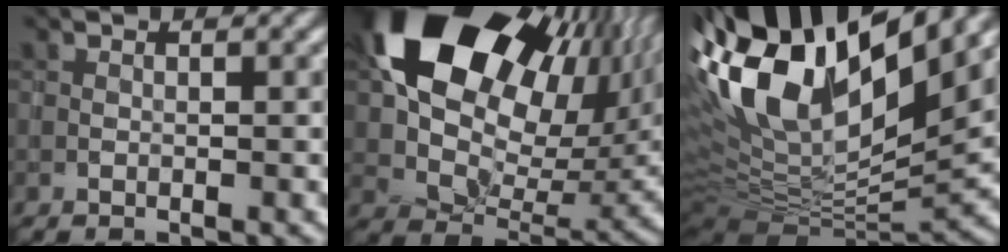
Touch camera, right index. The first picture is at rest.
{"total": 18.7, "force": [8.0, 12.0, 11.8], "torque": [-0.209, 0.018, 0.154]}
{"total": 15.6, "force": [7.1, 6.4, 12.4], "torque": [-0.245, 0.026, 0.121]}